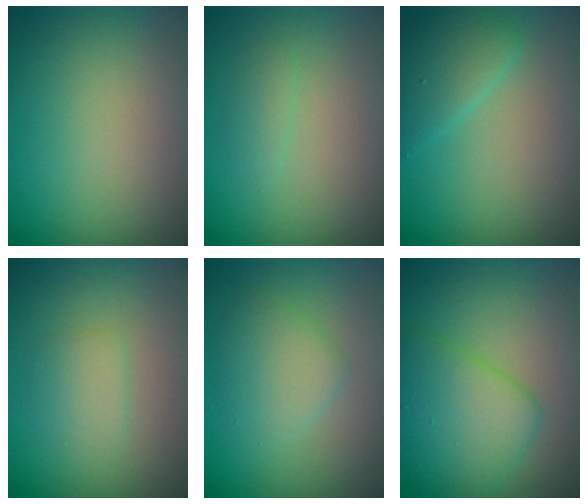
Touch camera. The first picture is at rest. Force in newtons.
{"total": 1.0, "press": 1.0, "slide": 0.0}
{"total": 2.7, "press": 2.7, "slide": 0.2}
{"total": 1.9, "press": 1.9, "slide": 0.1}
{"total": 2.9, "press": 2.9, "slide": 0.0}
{"total": 5.5, "press": 5.5, "slide": 0.2}